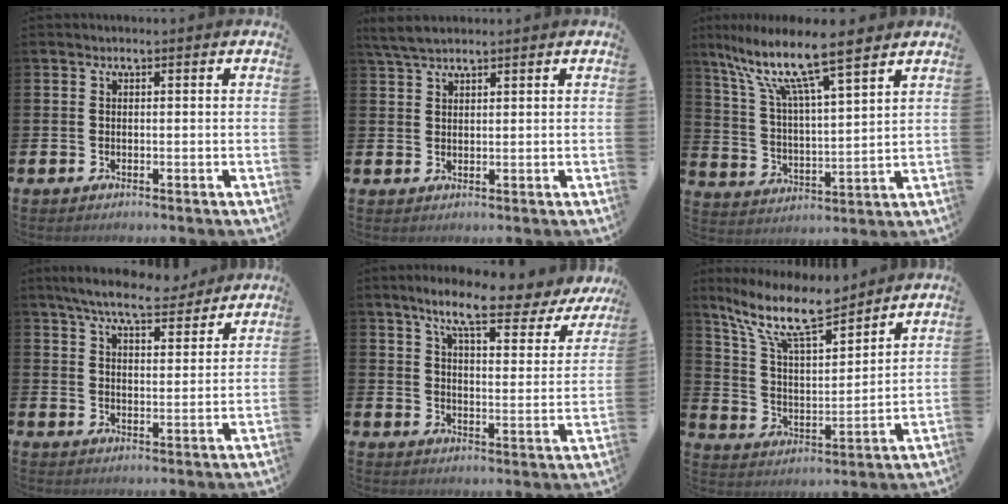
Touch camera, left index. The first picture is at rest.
{"total": 3.7, "force": [3.2, 0.9, 1.5], "torque": [-0.032, -0.006, 0.059]}
{"total": 11.6, "force": [9.4, 1.6, 6.5], "torque": [-0.157, -0.048, 0.159]}
{"total": 7.7, "force": [7.1, 1.4, 2.6], "torque": [-0.061, -0.034, 0.126]}
{"total": 9.0, "force": [7.3, 1.7, 5.0], "torque": [-0.104, -0.042, 0.117]}
{"total": 12.3, "force": [10.1, 3.0, 6.4], "torque": [-0.151, -0.047, 0.180]}